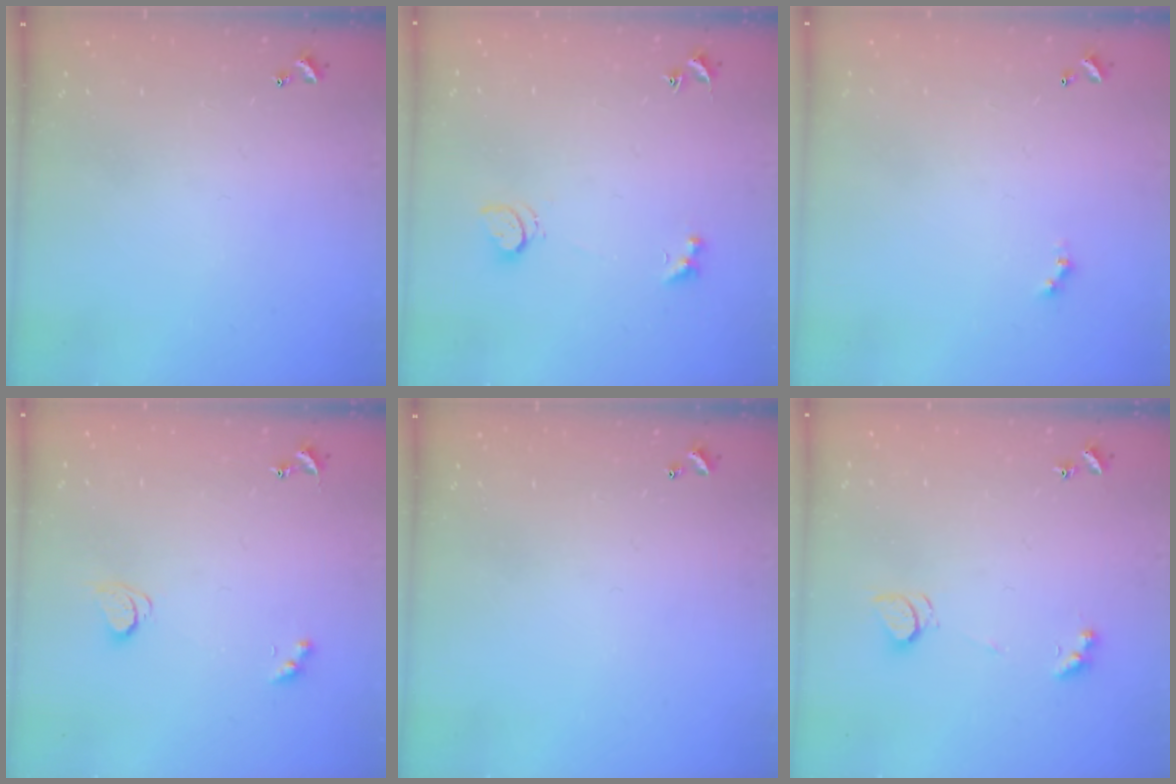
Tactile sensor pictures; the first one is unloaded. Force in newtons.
{"total": 4.0, "press": 3.9, "slide": 0.8}
{"total": 0.0}
{"total": 2.4, "press": 2.3, "slide": 0.6}
{"total": 0.0}
{"total": 2.2, "press": 2.2, "slide": 0.4}